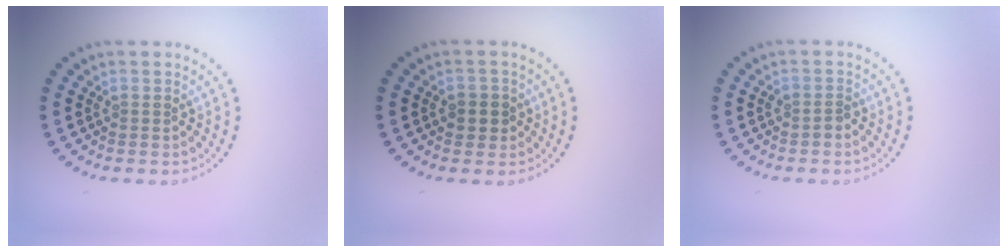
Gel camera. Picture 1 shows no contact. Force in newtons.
{"total": 1.9, "press": 1.8, "slide": 0.6}
{"total": 0.7, "press": 0.7, "slide": 0.3}